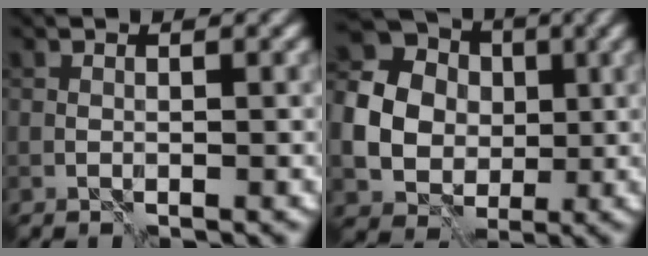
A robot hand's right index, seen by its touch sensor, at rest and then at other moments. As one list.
[{"total": 12.5, "force": [1.2, 11.3, 5.1], "torque": [-0.136, 0.018, -0.004]}]